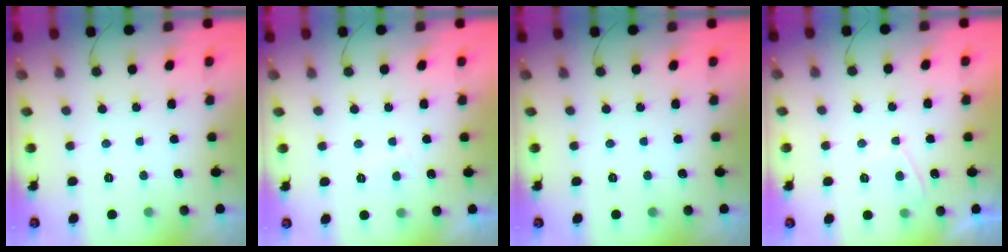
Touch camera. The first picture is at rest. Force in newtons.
{"total": 0.7, "press": 0.5, "slide": 0.5}
{"total": 0.0}
{"total": 2.4, "press": 2.3, "slide": 0.7}